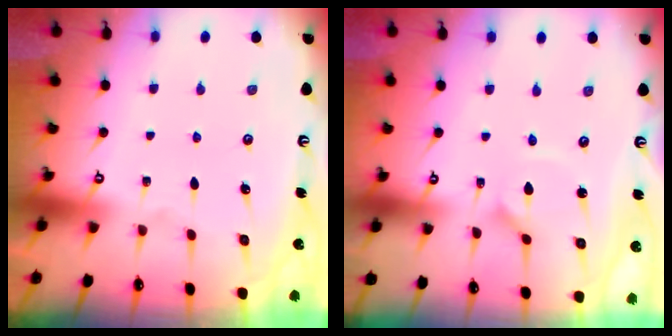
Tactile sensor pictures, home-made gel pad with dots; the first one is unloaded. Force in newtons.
{"total": 1.2, "press": 1.2, "slide": 0.2}